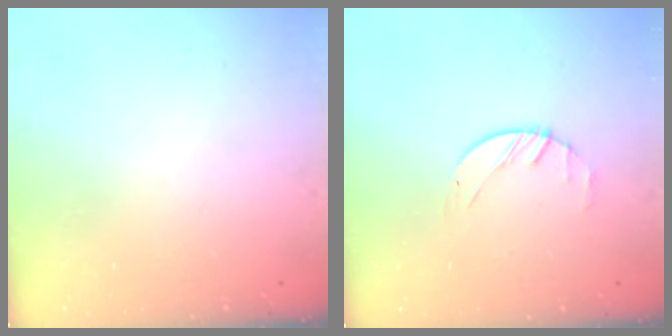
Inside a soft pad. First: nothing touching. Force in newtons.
{"total": 1.4, "press": 1.3, "slide": 0.2}